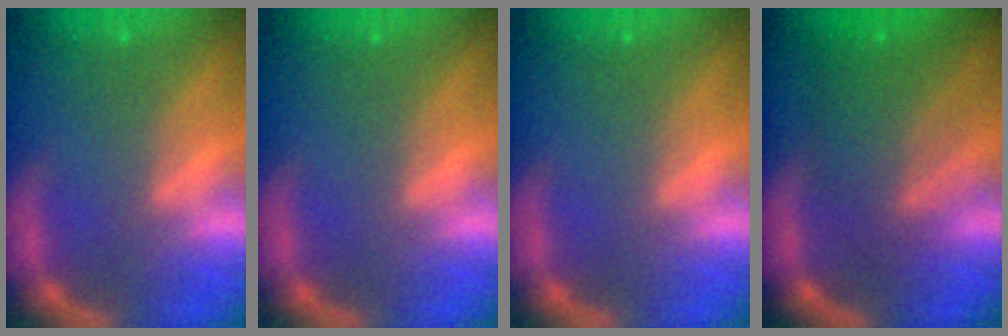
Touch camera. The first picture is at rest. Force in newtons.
{"total": 0.0}
{"total": 0.0}
{"total": 7.1}